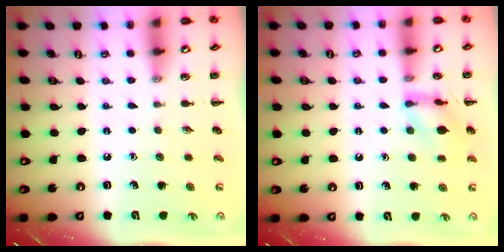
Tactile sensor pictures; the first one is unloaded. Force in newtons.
{"total": 11.3, "press": 11.2, "slide": 0.9}